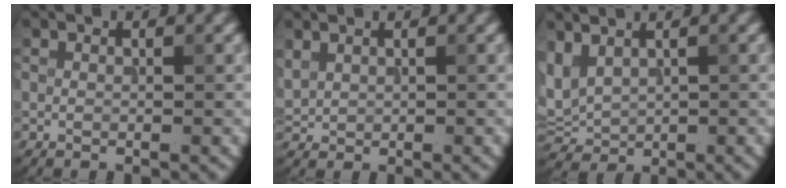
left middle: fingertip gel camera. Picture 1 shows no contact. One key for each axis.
{"total": 1.4, "fx": 0.9, "fy": 0.9, "fz": 0.4, "tx": -0.011, "ty": 0.003, "tz": 0.025}
{"total": 3.5, "fx": 1.4, "fy": 2.4, "fz": 2.2, "tx": -0.051, "ty": 0.006, "tz": 0.036}